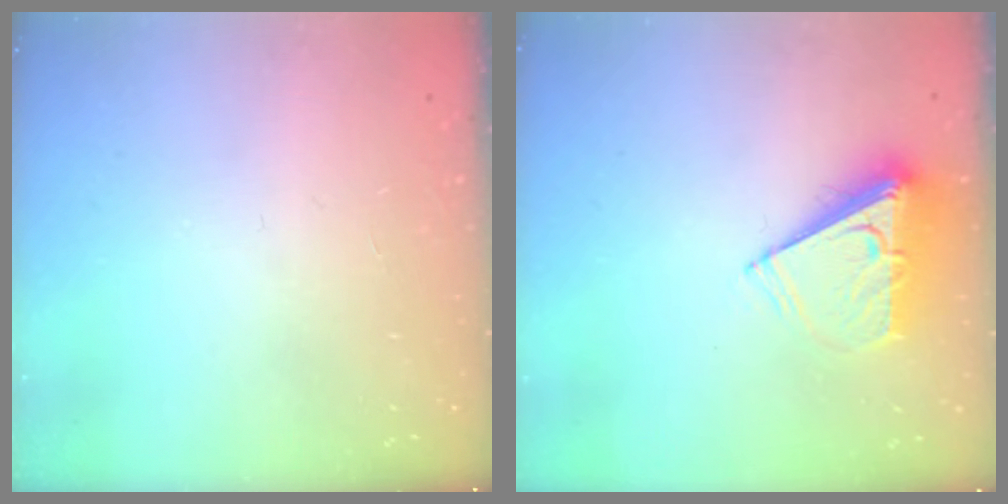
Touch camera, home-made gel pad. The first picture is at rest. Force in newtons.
{"total": 8.3, "press": 8.3, "slide": 0.2}